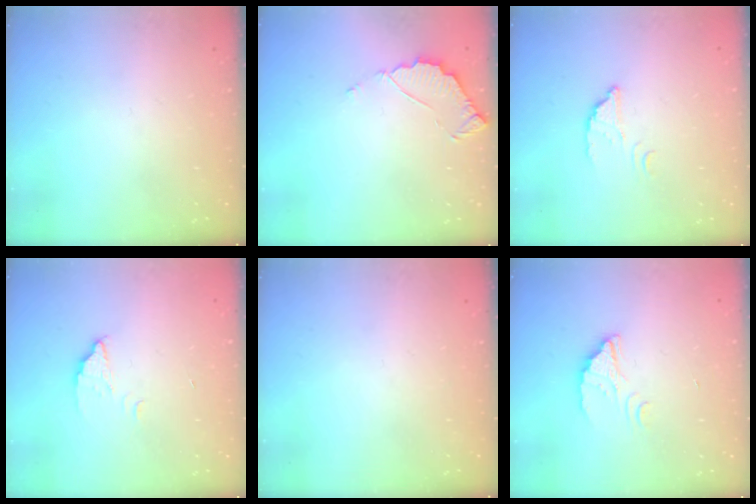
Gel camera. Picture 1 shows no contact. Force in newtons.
{"total": 3.8, "press": 3.7, "slide": 0.3}
{"total": 2.5, "press": 2.5, "slide": 0.1}
{"total": 2.2, "press": 2.2, "slide": 0.1}
{"total": 0.0}
{"total": 2.6, "press": 2.6, "slide": 0.1}